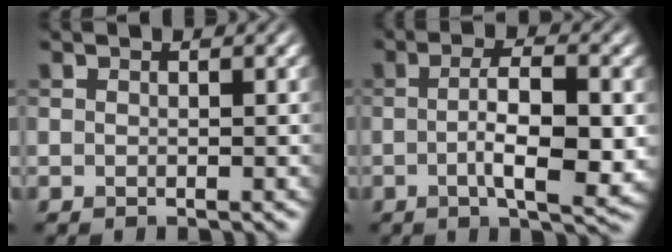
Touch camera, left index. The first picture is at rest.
{"total": 7.1, "force": [-0.7, 2.0, 6.8], "torque": [-0.109, -0.007, -0.007]}